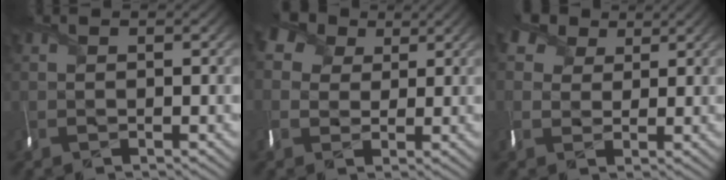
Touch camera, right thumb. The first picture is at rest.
{"total": 4.4, "force": [2.4, 3.6, 0.9], "torque": [-0.040, 0.011, 0.033]}
{"total": 3.5, "force": [2.4, 2.5, 0.2], "torque": [-0.020, 0.010, 0.039]}